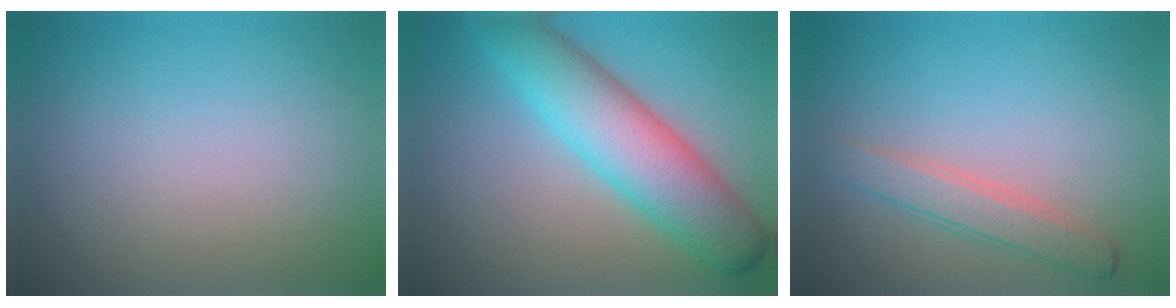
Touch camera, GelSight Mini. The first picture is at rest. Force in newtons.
{"total": 8.0, "press": 8.0, "slide": 0.2}
{"total": 2.6, "press": 2.6, "slide": 0.1}